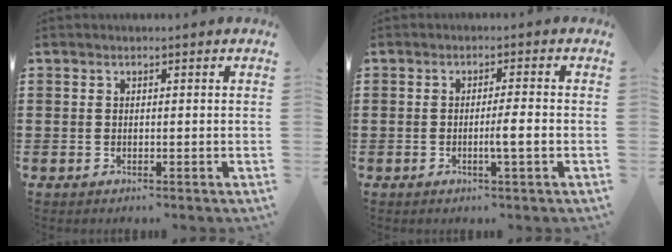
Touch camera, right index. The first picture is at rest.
{"total": 2.9, "force": [-0.8, -0.2, 2.7], "torque": [-0.047, -0.007, -0.016]}